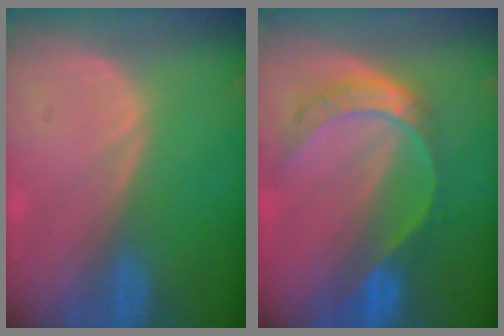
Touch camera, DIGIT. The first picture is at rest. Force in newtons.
{"total": 7.7, "press": 6.4, "slide": 4.3}